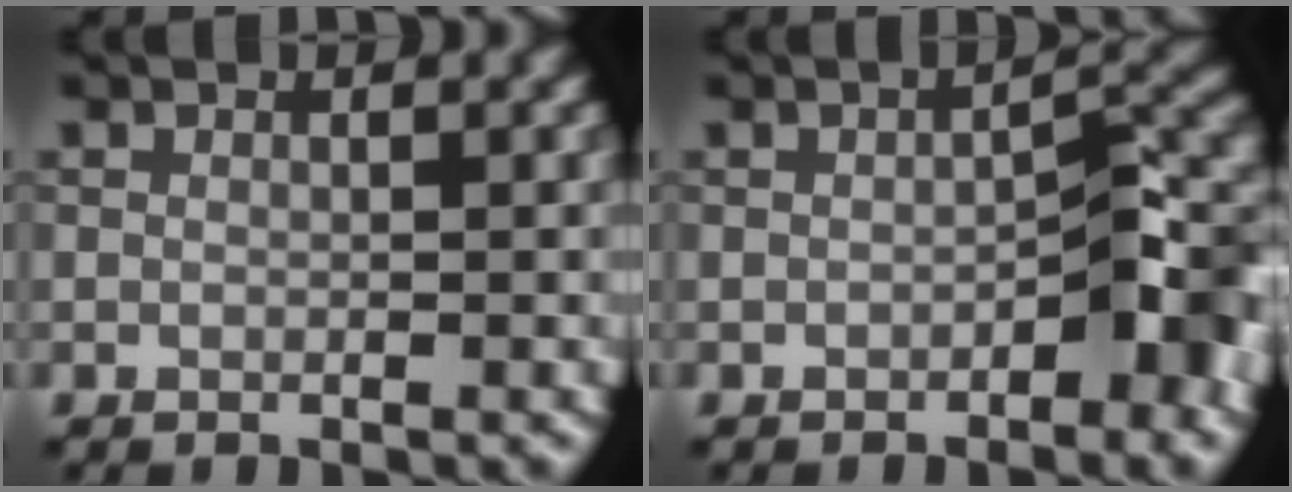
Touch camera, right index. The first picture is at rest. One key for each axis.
{"total": 4.3, "fx": -1.6, "fy": 1.3, "fz": 3.7, "tx": -0.045, "ty": 0.018, "tz": -0.028}